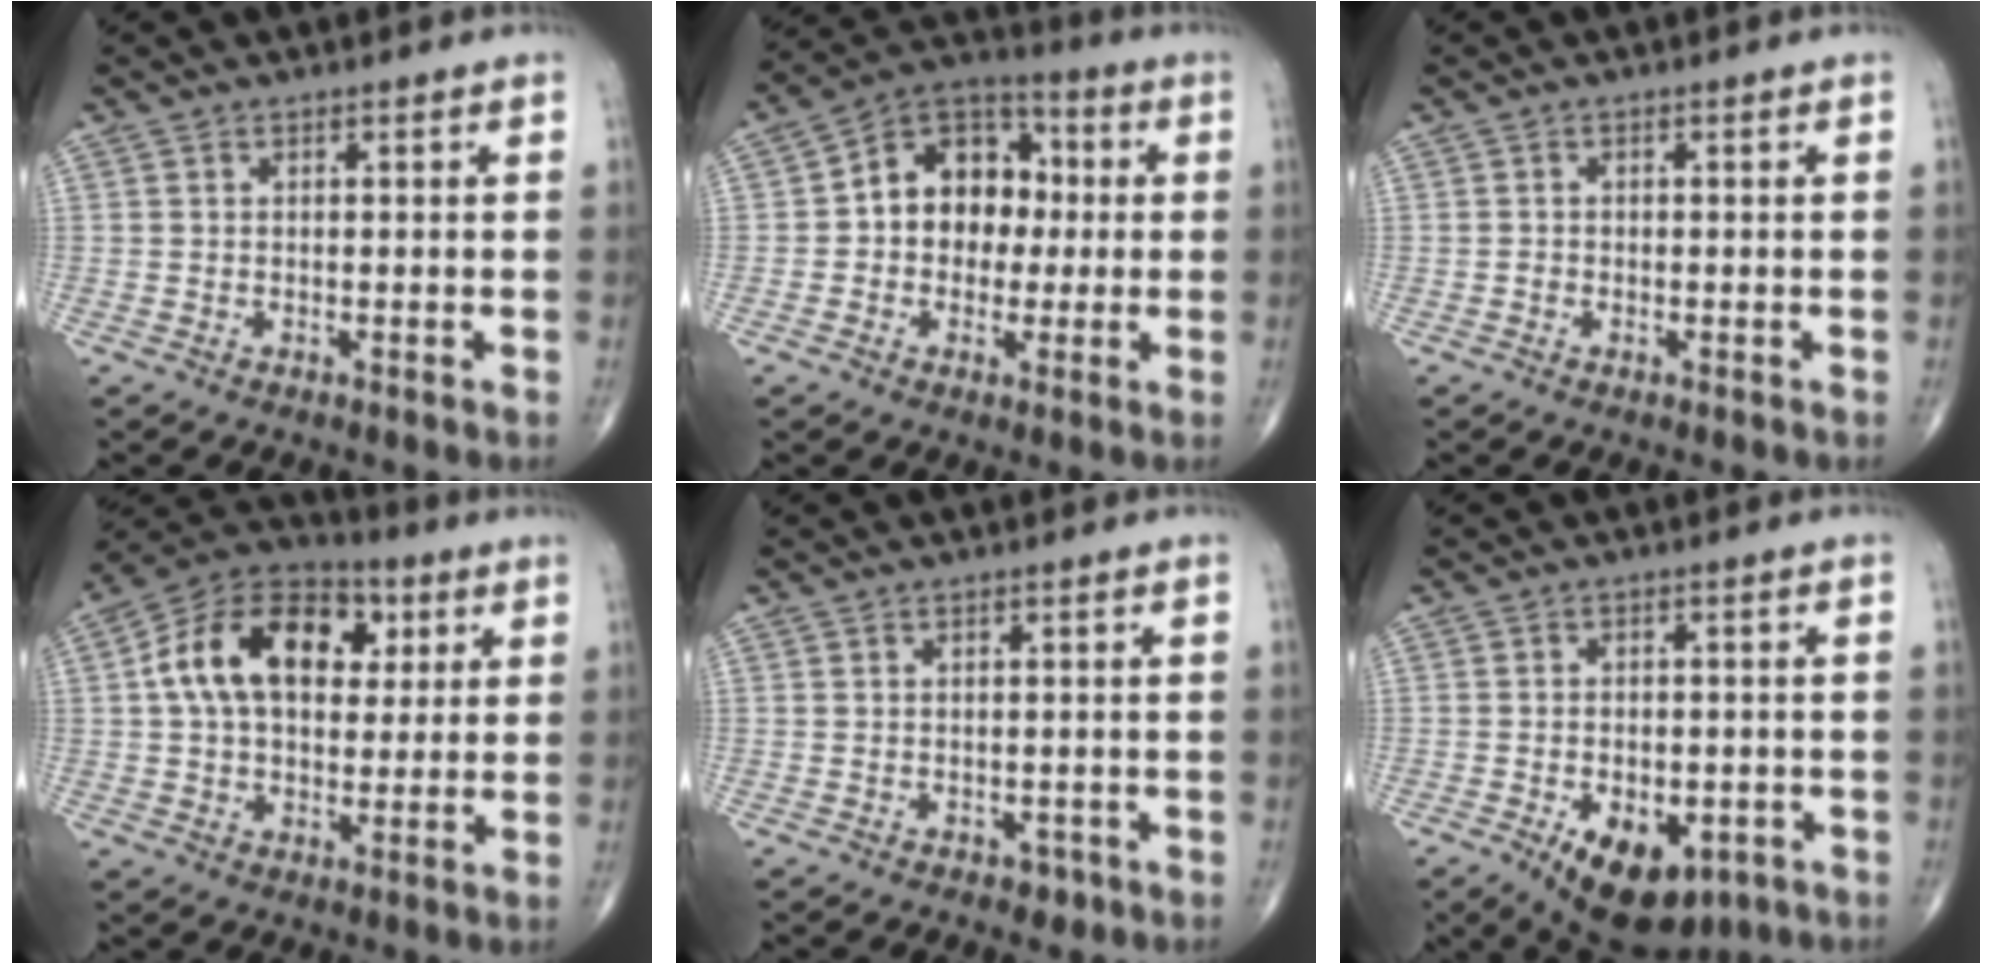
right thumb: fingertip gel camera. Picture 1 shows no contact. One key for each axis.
{"total": 13.2, "fx": 0.6, "fy": 10.2, "fz": 8.4, "tx": -0.081, "ty": 0.032, "tz": -0.004}
{"total": 0.6, "fx": -0.3, "fy": 0.5, "fz": 0.2, "tx": -0.002, "ty": 0.001, "tz": -0.008}
{"total": 18.3, "fx": 4.3, "fy": 12.0, "fz": 13.1, "tx": -0.197, "ty": 0.015, "tz": 0.063}
{"total": 1.7, "fx": -0.9, "fy": 1.2, "fz": 0.7, "tx": 0.000, "ty": 0.002, "tz": -0.008}
{"total": 12.5, "fx": -5.9, "fy": 7.1, "fz": 8.4, "tx": -0.110, "ty": 0.007, "tz": -0.075}